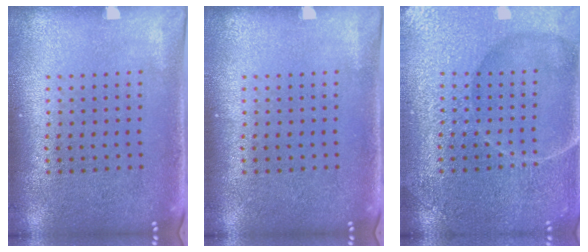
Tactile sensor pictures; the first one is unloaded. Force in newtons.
{"total": 0.0}
{"total": 6.6, "press": 6.5, "slide": 0.9}